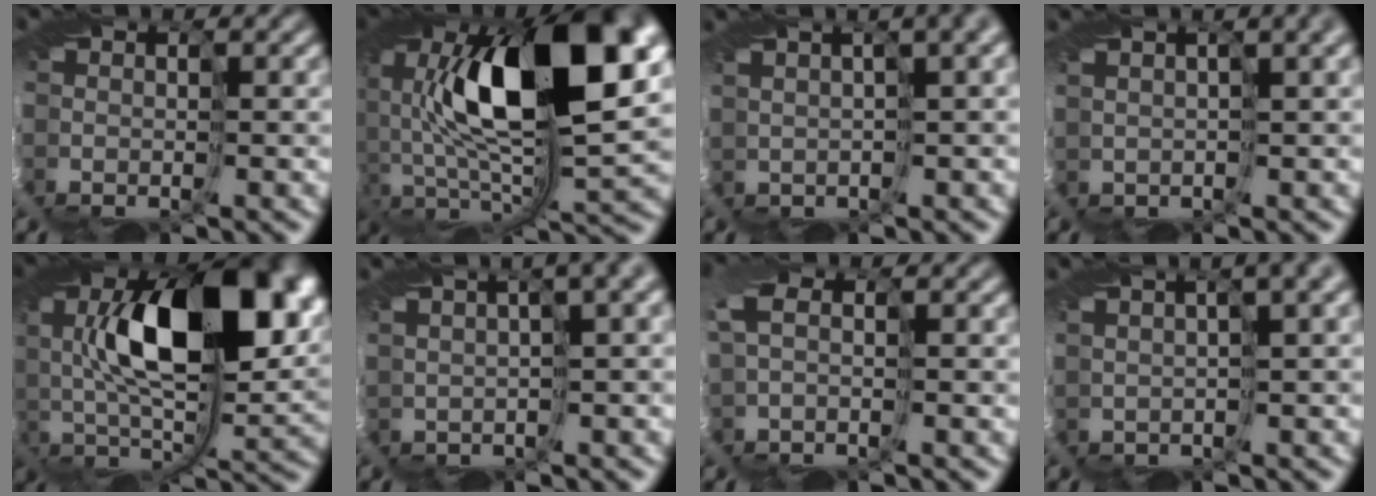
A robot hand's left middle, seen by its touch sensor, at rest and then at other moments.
{"total": 13.2, "force": [1.8, 5.4, 11.9], "torque": [-0.192, -0.011, 0.029]}
{"total": 5.6, "force": [3.0, 1.6, 4.4], "torque": [-0.033, 0.028, 0.027]}
{"total": 3.2, "force": [2.4, 0.1, 2.1], "torque": [-0.017, 0.024, 0.022]}
{"total": 11.1, "force": [1.8, 4.7, 9.9], "torque": [-0.150, -0.004, 0.025]}
{"total": 6.5, "force": [3.3, 1.7, 5.3], "torque": [-0.049, 0.031, 0.035]}
{"total": 0.7, "force": [0.1, -0.3, 0.7], "torque": [-0.040, -0.003, 0.002]}
{"total": 6.1, "force": [3.4, 1.4, 4.8], "torque": [-0.040, 0.035, 0.035]}